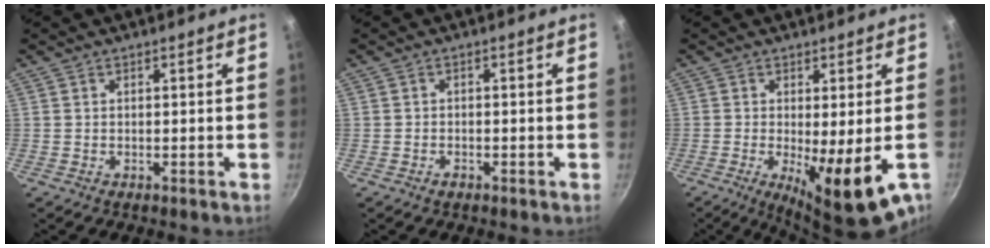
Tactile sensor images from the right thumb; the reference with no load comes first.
{"total": 1.3, "force": [-0.9, 0.8, 0.6], "torque": [-0.012, 0.008, -0.017]}
{"total": 11.5, "force": [-3.1, 2.4, 10.8], "torque": [-0.160, -0.018, -0.037]}